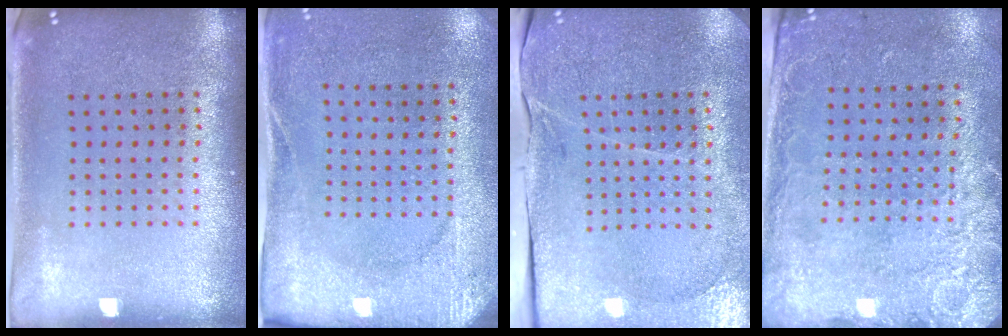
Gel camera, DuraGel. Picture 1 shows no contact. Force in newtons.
{"total": 2.6, "press": 2.2, "slide": 1.4}
{"total": 3.4, "press": 3.3, "slide": 0.4}
{"total": 2.5, "press": 1.9, "slide": 1.6}